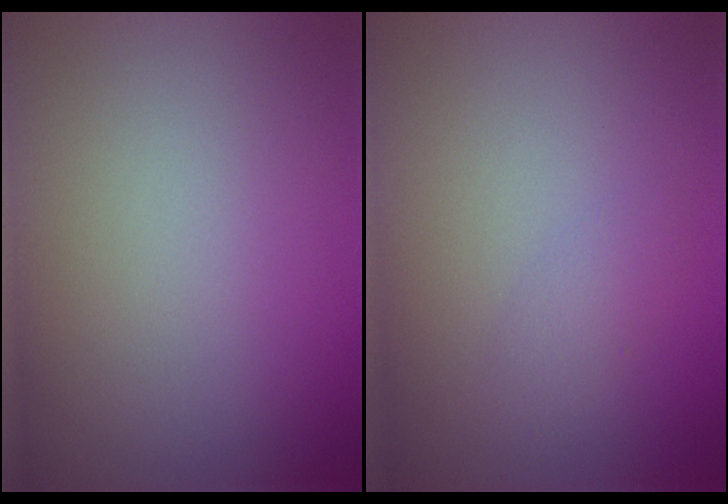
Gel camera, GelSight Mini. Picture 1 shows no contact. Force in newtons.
{"total": 1.1, "press": 1.1, "slide": 0.0}